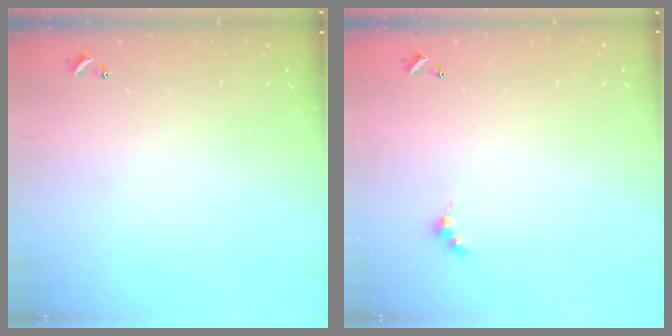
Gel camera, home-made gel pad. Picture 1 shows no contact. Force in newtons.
{"total": 2.4, "press": 2.4, "slide": 0.4}